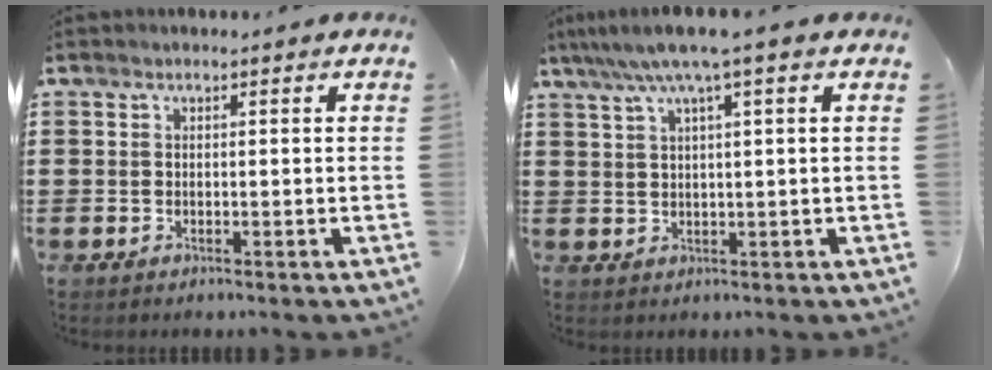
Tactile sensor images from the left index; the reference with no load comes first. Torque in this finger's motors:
{"motor_torque": [1.52, -0.62, 0.72, 0.21]}